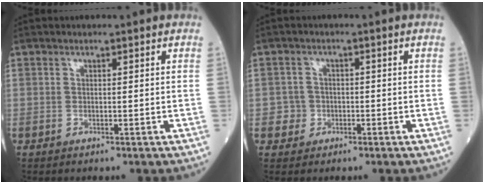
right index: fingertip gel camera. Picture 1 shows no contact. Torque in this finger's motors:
{"motor_torque": [-0.12, -0.17, 0.09, -0.01]}